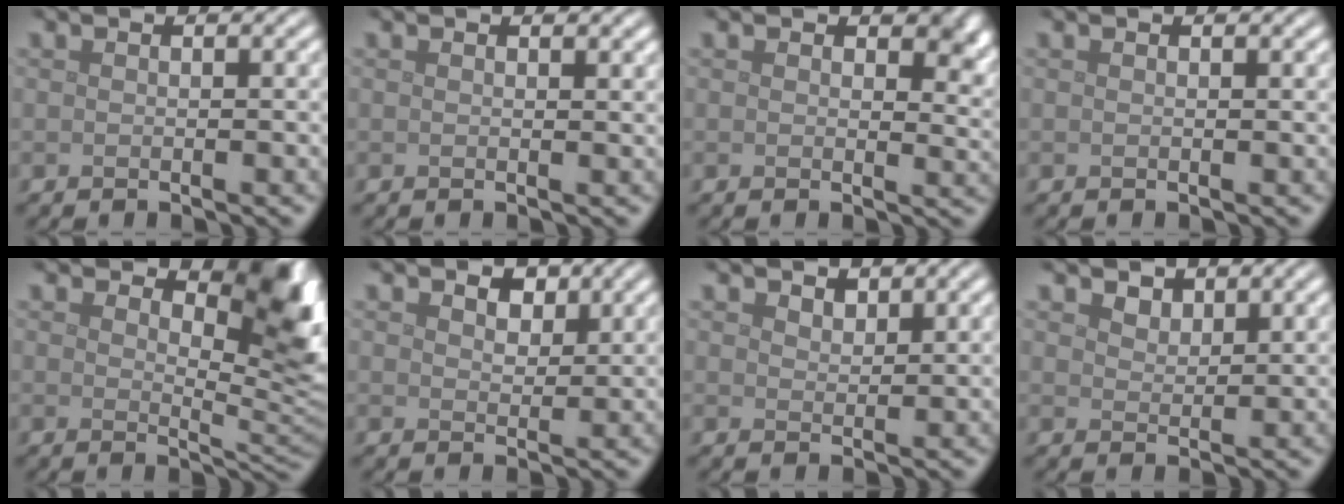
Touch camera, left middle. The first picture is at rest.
{"total": 0.5, "force": [0.5, 0.1, 0.2], "torque": [-0.001, -0.002, 0.008]}
{"total": 3.3, "force": [1.5, 2.0, 2.2], "torque": [-0.027, -0.011, 0.015]}
{"total": 0.0}
{"total": 6.1, "force": [3.2, 2.5, 4.5], "torque": [-0.056, -0.009, 0.041]}
{"total": 2.2, "force": [1.4, 1.3, 1.1], "torque": [-0.018, -0.004, 0.017]}
{"total": 1.2, "force": [1.0, 0.6, 0.3], "torque": [-0.011, -0.001, 0.021]}
{"total": 1.3, "force": [1.0, 0.7, 0.3], "torque": [-0.012, -0.002, 0.020]}